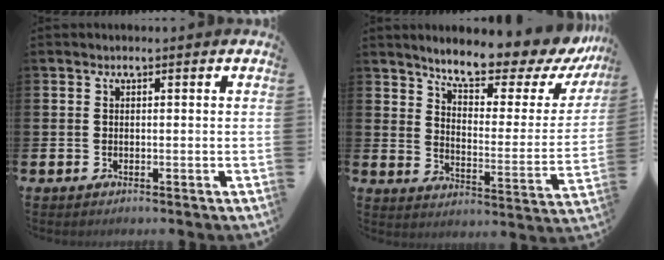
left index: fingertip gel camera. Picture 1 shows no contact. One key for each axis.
{"total": 9.1, "fx": 8.0, "fy": 1.8, "fz": 3.8, "tx": -0.091, "ty": -0.059, "tz": 0.131}